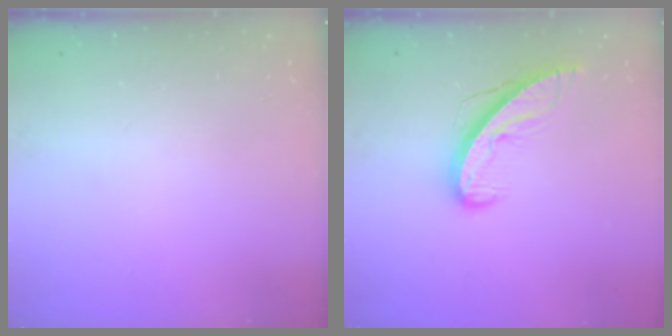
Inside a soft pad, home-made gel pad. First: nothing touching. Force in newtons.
{"total": 9.1, "press": 9.1, "slide": 0.6}